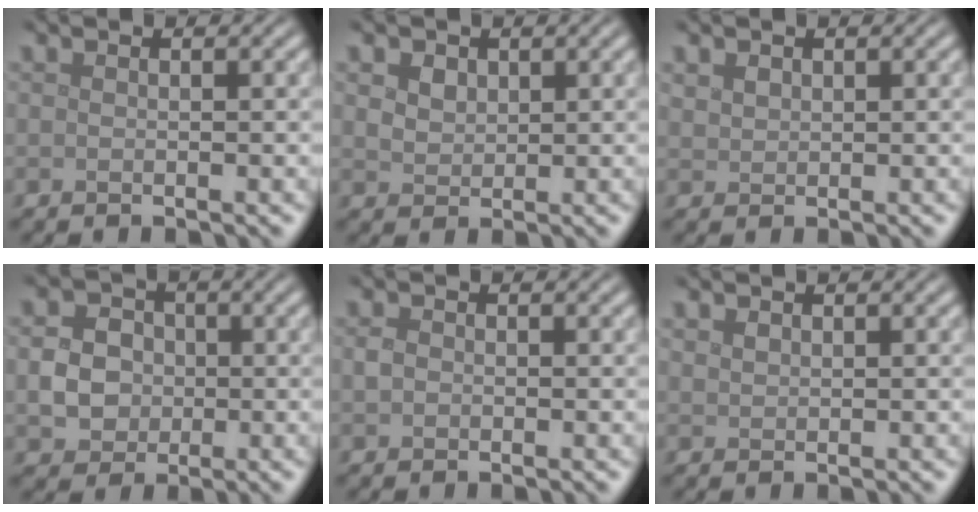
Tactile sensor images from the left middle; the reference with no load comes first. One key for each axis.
{"total": 2.9, "fx": 1.6, "fy": 2.0, "fz": 1.4, "tx": -0.038, "ty": 0.007, "tz": 0.028}
{"total": 1.2, "fx": 0.7, "fy": 0.9, "fz": 0.4, "tx": -0.010, "ty": 0.001, "tz": 0.016}
{"total": 3.5, "fx": -0.4, "fy": 3.1, "fz": 1.6, "tx": -0.026, "ty": 0.001, "tz": -0.008}
{"total": 0.9, "fx": -0.1, "fy": 0.8, "fz": 0.4, "tx": -0.008, "ty": -0.001, "tz": -0.005}
{"total": 0.9, "fx": 0.5, "fy": 0.6, "fz": 0.3, "tx": -0.007, "ty": 0.000, "tz": 0.012}